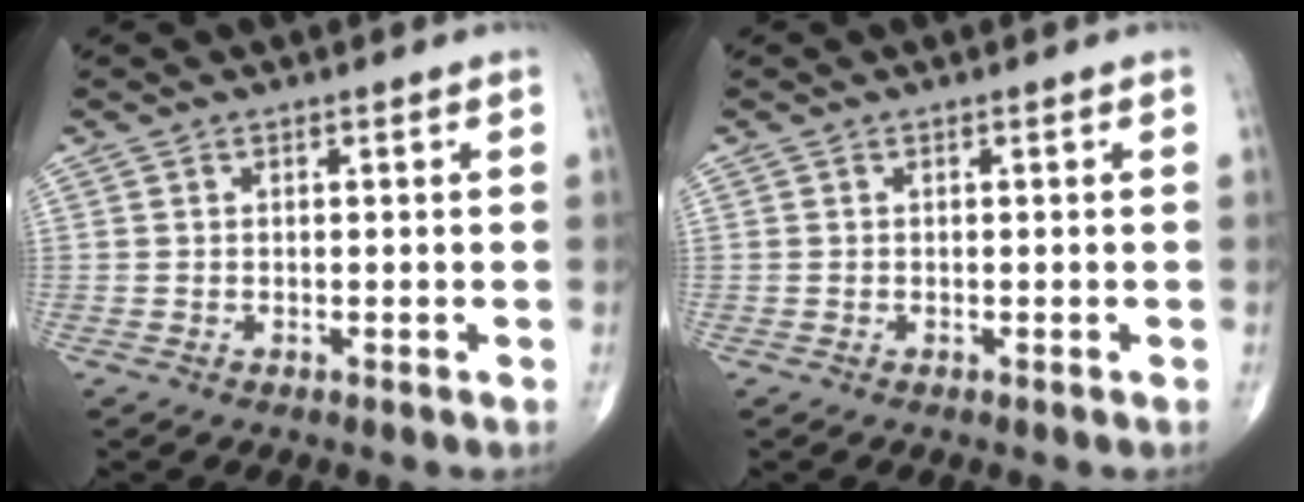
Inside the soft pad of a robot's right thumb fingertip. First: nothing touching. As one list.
[{"total": 0.0}]